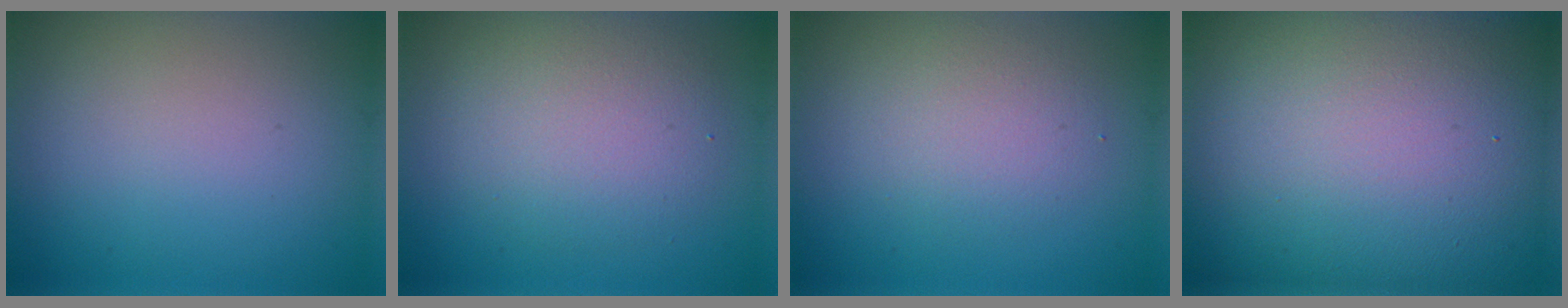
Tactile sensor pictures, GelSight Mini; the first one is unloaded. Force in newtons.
{"total": 4.6, "press": 4.6, "slide": 0.1}
{"total": 2.7, "press": 2.7, "slide": 0.2}
{"total": 25.6, "press": 25.6, "slide": 1.1}